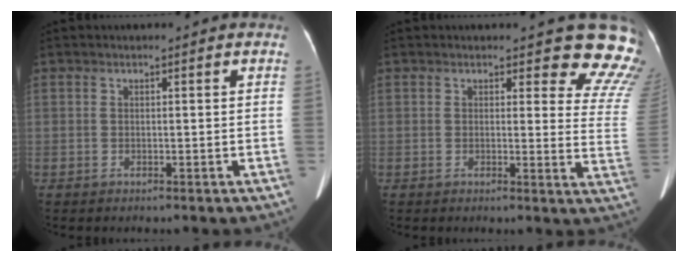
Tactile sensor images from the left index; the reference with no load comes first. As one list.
[{"total": 10.4, "force": [9.5, 3.1, 2.8], "torque": [0.013, -0.062, 0.059]}]